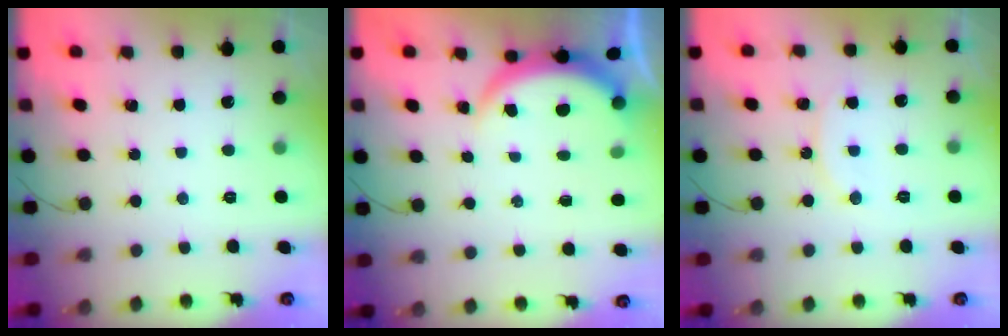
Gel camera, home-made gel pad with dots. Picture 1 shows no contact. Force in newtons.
{"total": 3.8, "press": 3.8, "slide": 0.2}
{"total": 7.8, "press": 7.8, "slide": 0.5}